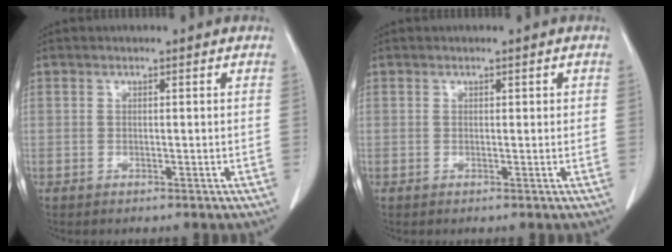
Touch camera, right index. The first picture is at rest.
{"total": 0.7, "force": [0.2, 0.4, 0.5], "torque": [-0.004, 0.004, 0.005]}